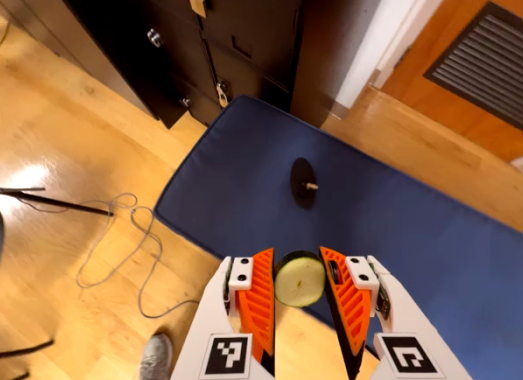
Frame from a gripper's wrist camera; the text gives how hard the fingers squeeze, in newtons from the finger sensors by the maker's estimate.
{"total": 10.5, "left": 10.3, "right": 10.6}